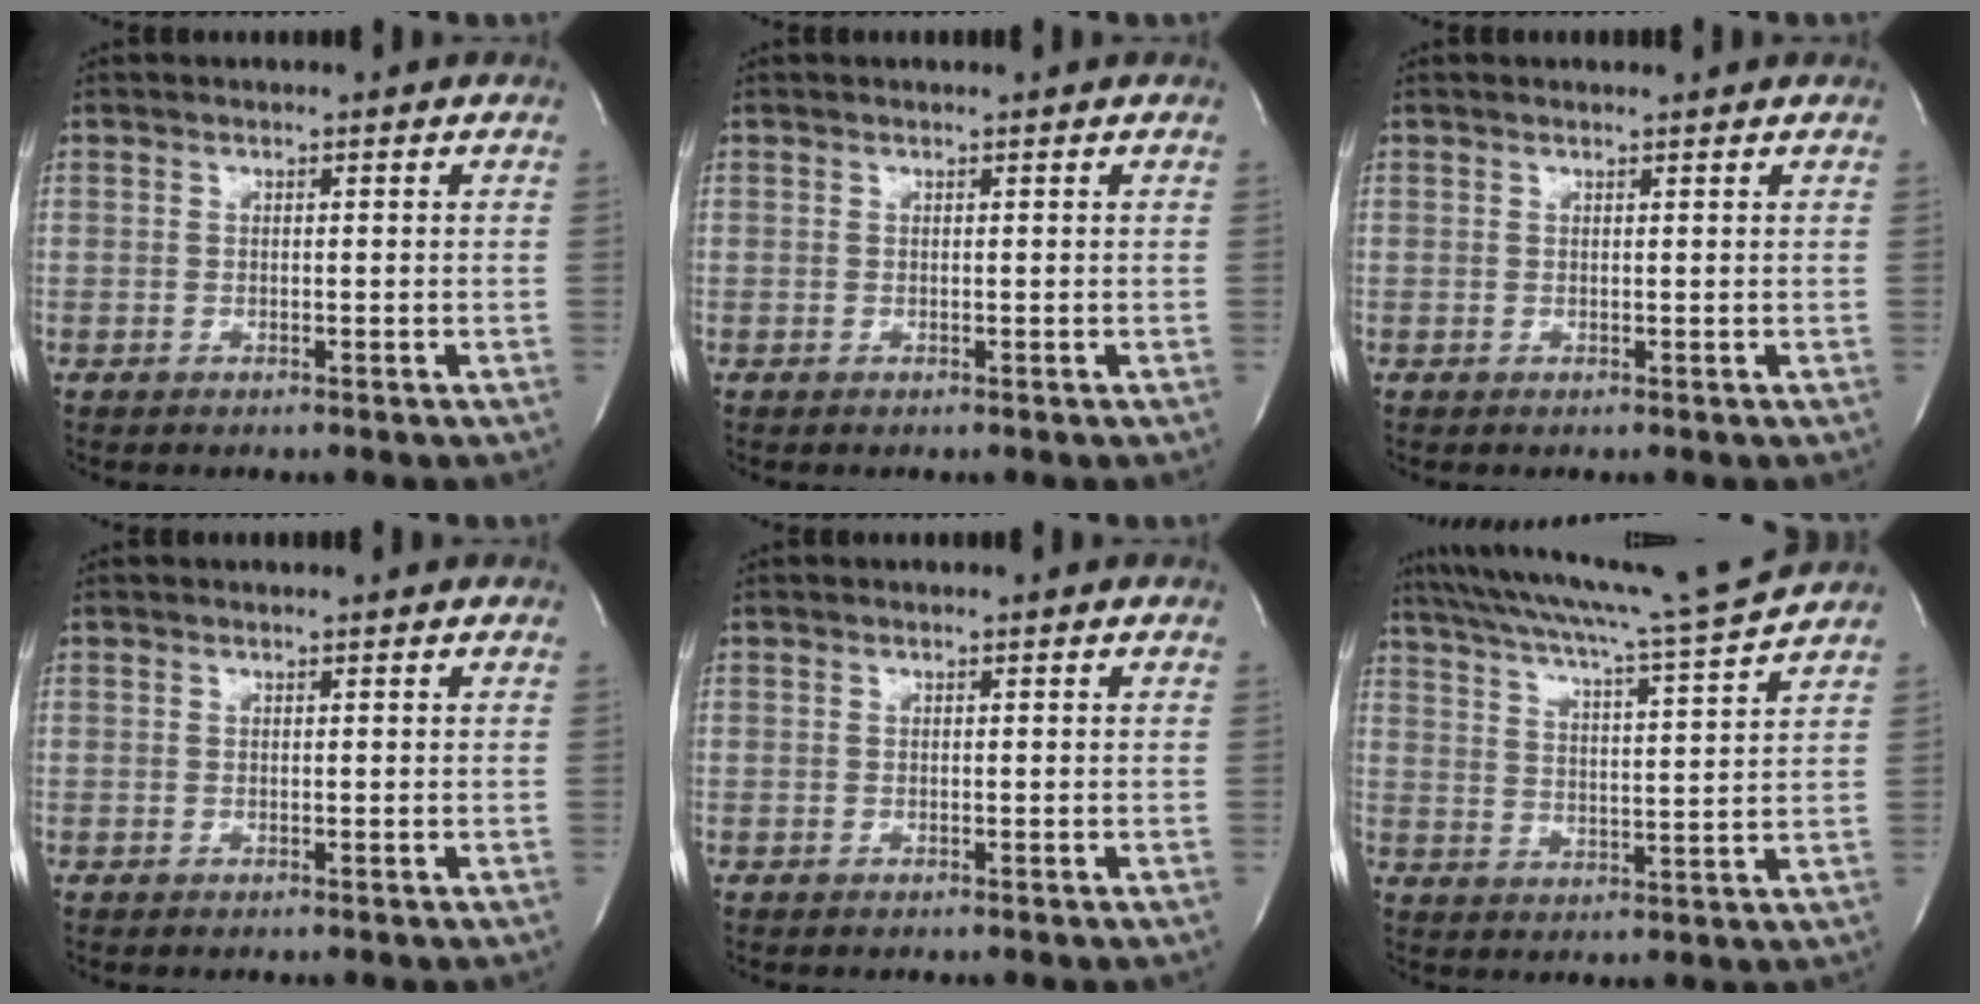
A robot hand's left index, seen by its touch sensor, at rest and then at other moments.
{"total": 0.0}
{"total": 1.1, "force": [1.1, -0.1, 0.1], "torque": [-0.009, 0.003, 0.015]}
{"total": 0.0}
{"total": 0.0}
{"total": 15.5, "force": [14.1, -2.4, 6.0], "torque": [-0.113, -0.034, 0.209]}